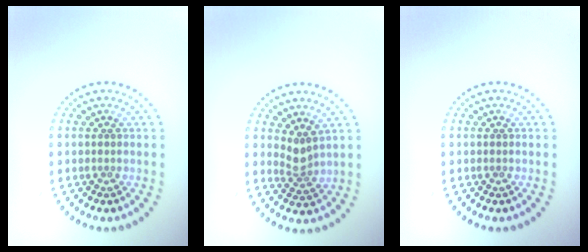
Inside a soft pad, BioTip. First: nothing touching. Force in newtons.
{"total": 1.9, "press": 1.3, "slide": 1.4}
{"total": 0.0}